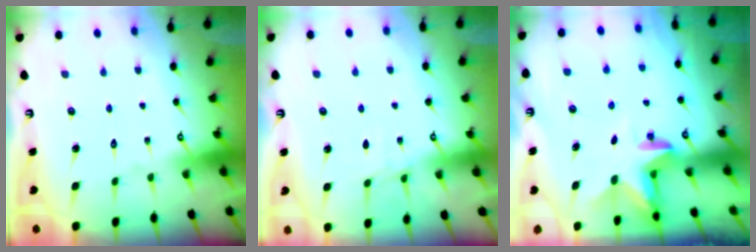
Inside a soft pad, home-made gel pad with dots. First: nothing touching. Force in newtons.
{"total": 4.4, "press": 4.4, "slide": 0.5}
{"total": 3.0, "press": 3.0, "slide": 0.2}